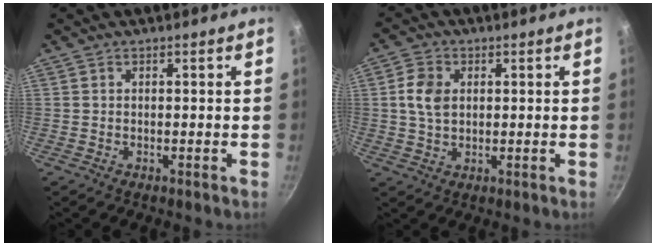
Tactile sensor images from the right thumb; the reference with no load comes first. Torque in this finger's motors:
{"motor_torque": [-0.57, 0.35, 0.79, -0.16, 0.07]}